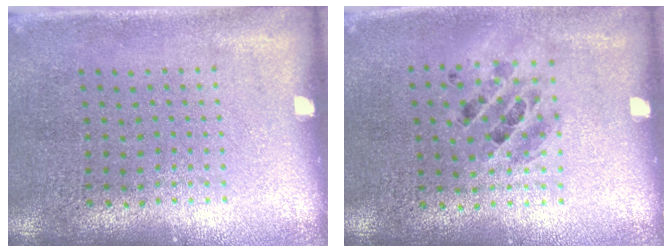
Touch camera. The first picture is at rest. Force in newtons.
{"total": 1.2, "press": 1.1, "slide": 0.4}